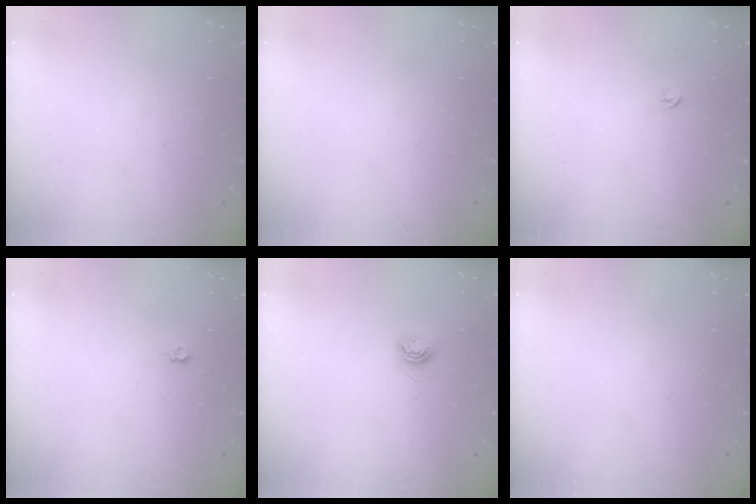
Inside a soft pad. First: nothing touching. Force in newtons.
{"total": 0.0}
{"total": 2.7, "press": 2.6, "slide": 0.6}
{"total": 3.5, "press": 3.5, "slide": 0.4}
{"total": 5.0, "press": 4.9, "slide": 0.6}
{"total": 0.0}